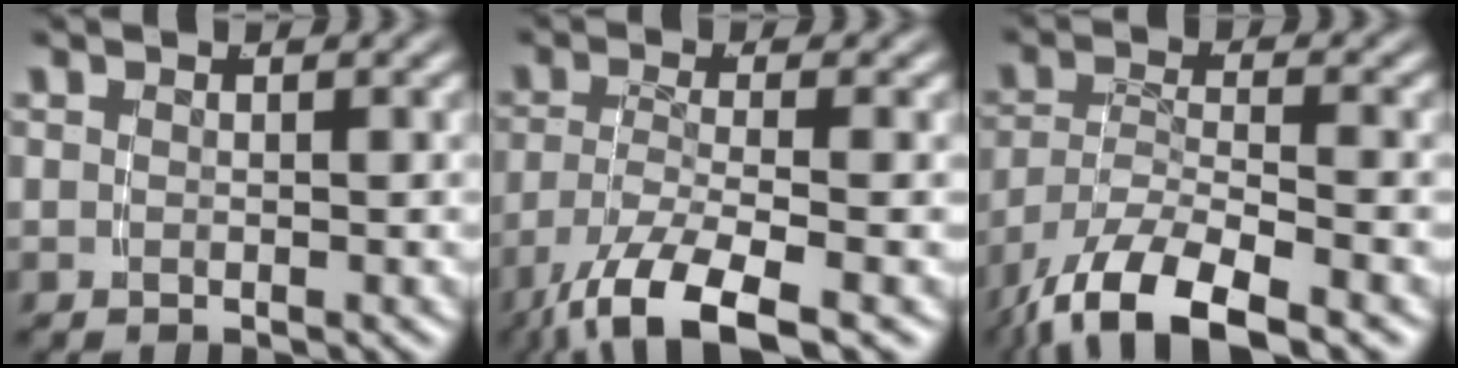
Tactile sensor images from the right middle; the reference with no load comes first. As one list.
[{"total": 7.6, "force": [-4.6, 2.4, 5.5], "torque": [-0.103, -0.039, -0.049]}, {"total": 8.6, "force": [-5.4, 3.5, 5.6], "torque": [-0.115, -0.036, -0.068]}]